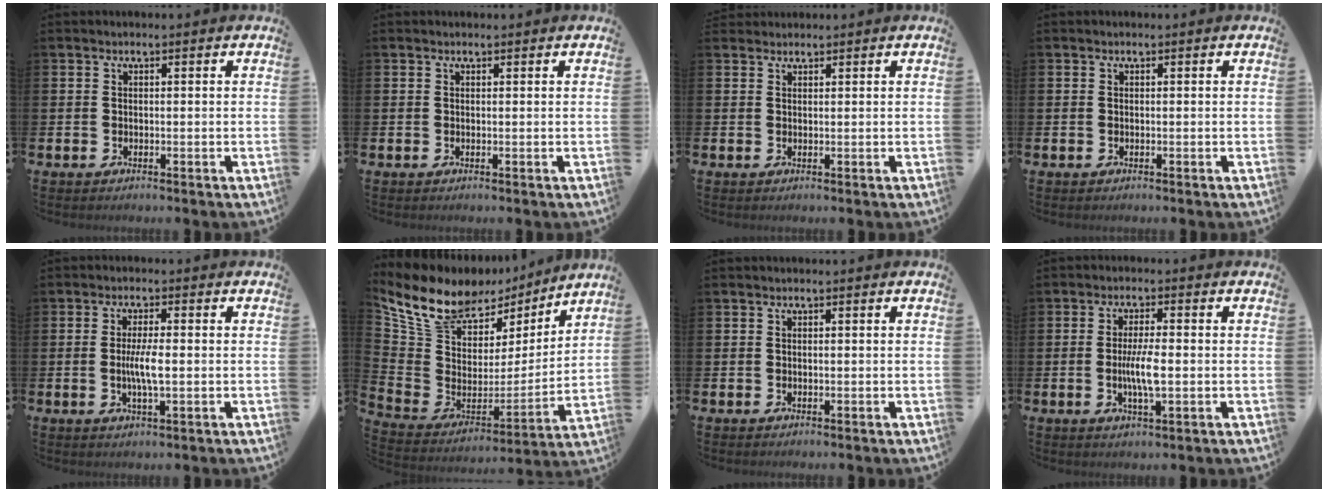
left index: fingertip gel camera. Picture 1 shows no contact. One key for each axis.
{"total": 0.0}
{"total": 1.3, "fx": 1.1, "fy": 0.5, "fz": -0.4, "tx": 0.015, "ty": -0.001, "tz": 0.020}
{"total": 0.0}
{"total": 3.9, "fx": -0.3, "fy": 0.9, "fz": 3.8, "tx": -0.061, "ty": -0.002, "tz": -0.009}
{"total": 11.2, "fx": 9.3, "fy": 5.4, "fz": 3.2, "tx": -0.130, "ty": -0.052, "tz": 0.167}
{"total": 0.0}
{"total": 4.5, "fx": -0.5, "fy": 1.1, "fz": 4.3, "tx": -0.068, "ty": 0.000, "tz": -0.013}